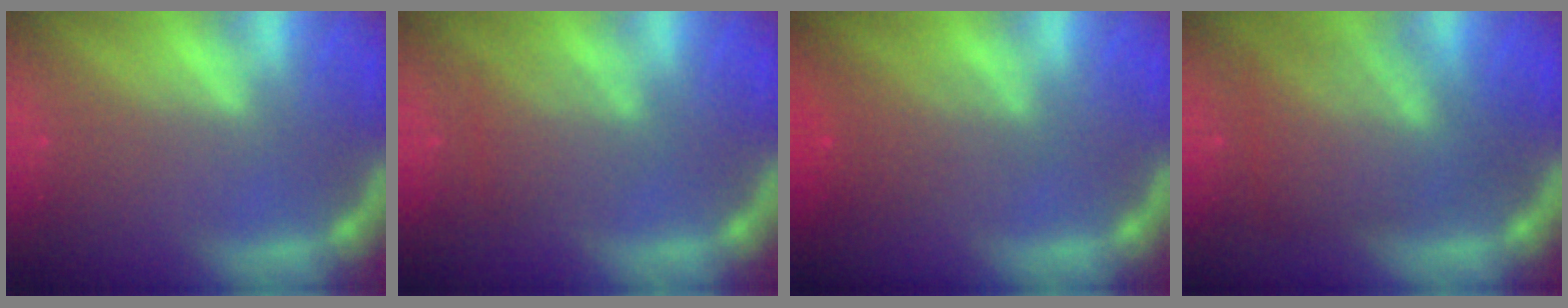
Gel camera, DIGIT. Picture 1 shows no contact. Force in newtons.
{"total": 3.0}
{"total": 3.0}
{"total": 7.6}